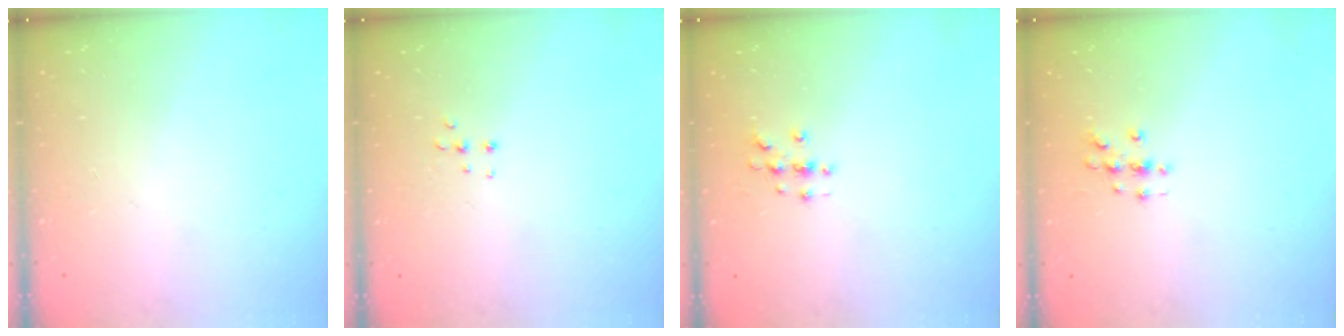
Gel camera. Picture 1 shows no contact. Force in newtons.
{"total": 3.6, "press": 3.5, "slide": 0.9}
{"total": 3.0, "press": 3.0, "slide": 0.3}
{"total": 3.0, "press": 3.0, "slide": 0.3}